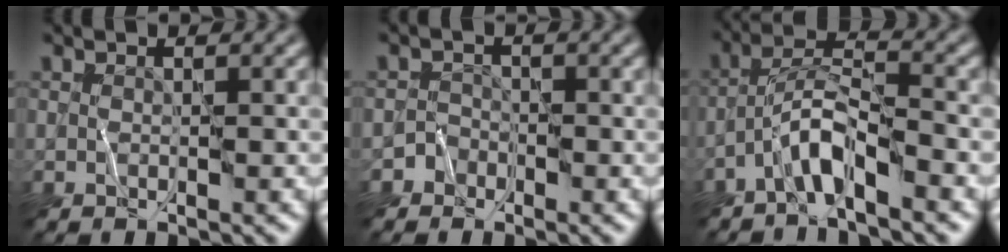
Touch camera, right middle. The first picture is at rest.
{"total": 1.2, "force": [-0.8, 0.8, -0.5], "torque": [0.022, 0.010, -0.018]}
{"total": 3.9, "force": [-2.8, 0.6, 2.7], "torque": [-0.049, 0.013, -0.063]}